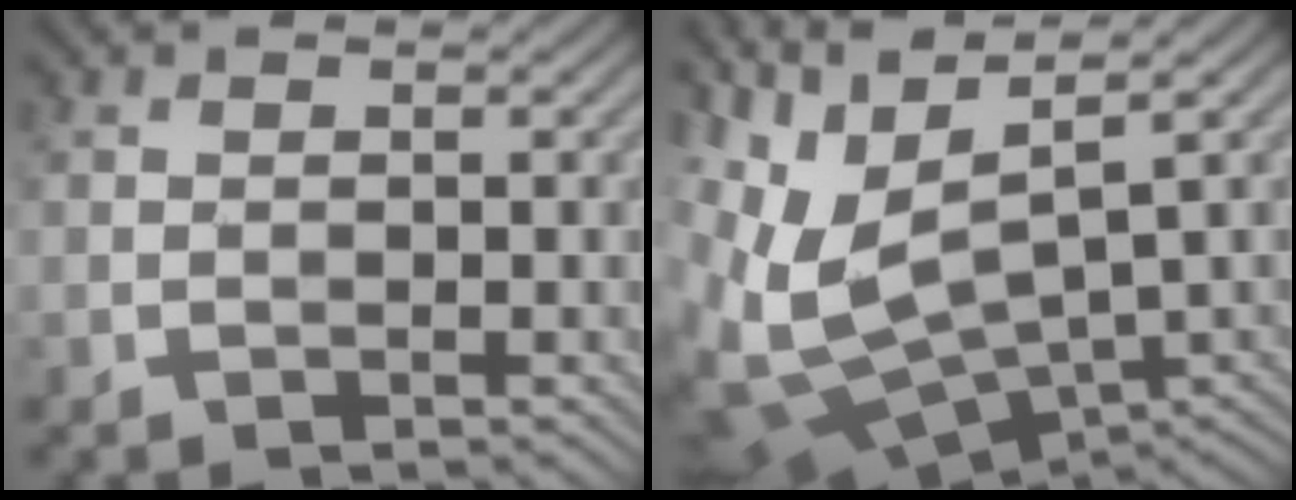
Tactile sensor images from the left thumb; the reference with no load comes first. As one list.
[{"total": 12.2, "force": [-0.5, 5.8, 10.7], "torque": [-0.263, -0.011, 0.029]}]